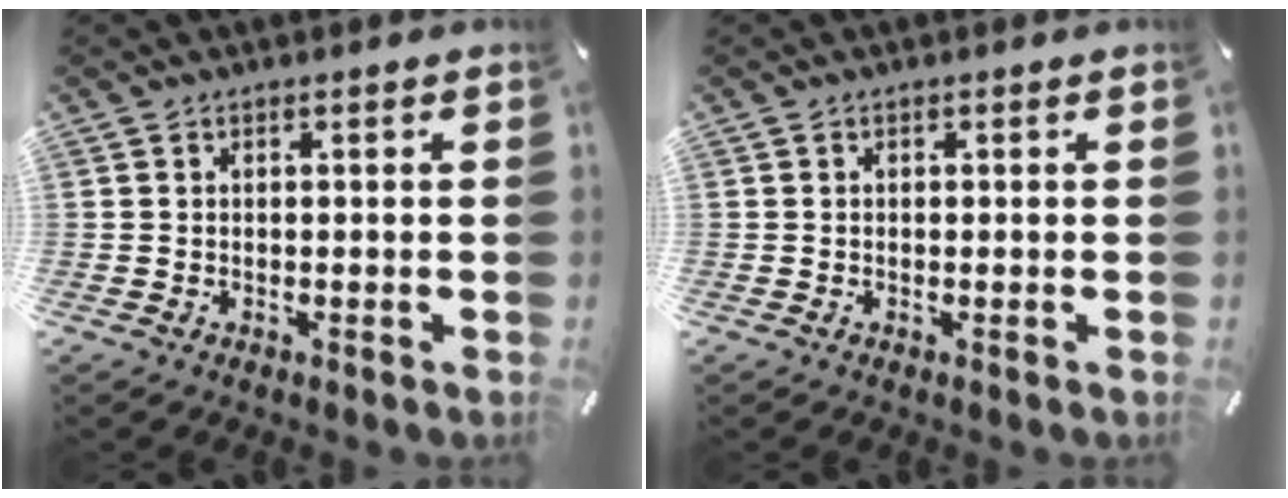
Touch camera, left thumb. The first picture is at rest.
{"total": 0.0}